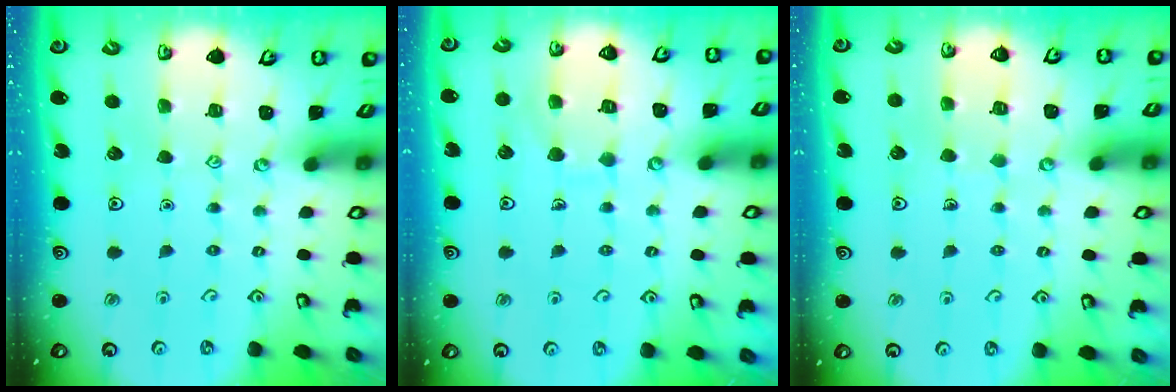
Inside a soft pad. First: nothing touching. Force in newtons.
{"total": 7.7, "press": 7.7, "slide": 0.6}
{"total": 3.1, "press": 3.1, "slide": 0.2}